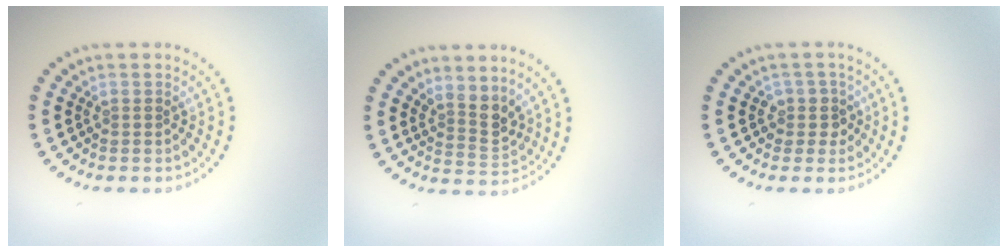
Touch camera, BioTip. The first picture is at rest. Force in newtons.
{"total": 2.7, "press": 2.0, "slide": 1.7}
{"total": 1.8, "press": 1.5, "slide": 1.0}